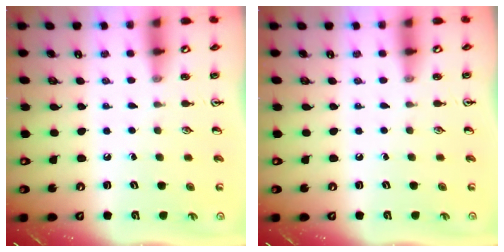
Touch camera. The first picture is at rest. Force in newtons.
{"total": 0.0}